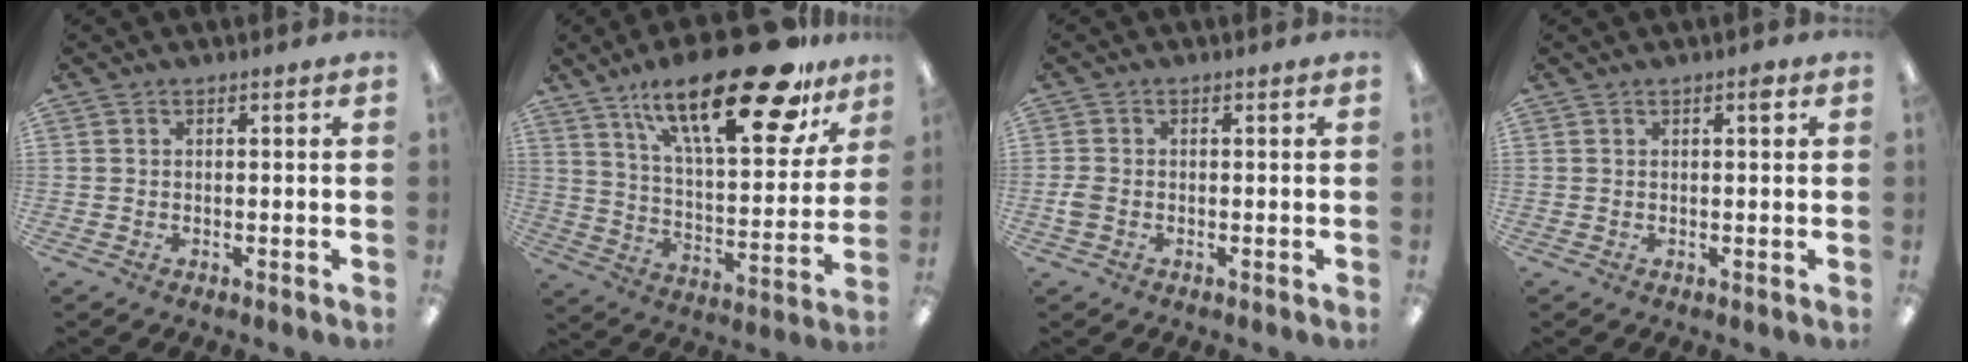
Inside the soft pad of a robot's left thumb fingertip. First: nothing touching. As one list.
[{"total": 28.4, "force": [18.7, 9.2, 19.4], "torque": [-0.290, -0.113, 0.301]}, {"total": 2.4, "force": [-0.5, 1.7, 1.7], "torque": [-0.036, 0.001, -0.010]}, {"total": 1.8, "force": [0.9, 0.6, 1.5], "torque": [-0.015, -0.004, 0.011]}]